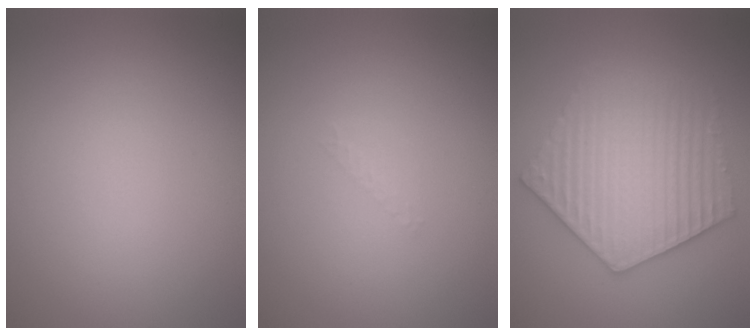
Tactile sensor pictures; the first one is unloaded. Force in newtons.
{"total": 0.6, "press": 0.6, "slide": 0.1}
{"total": 6.1, "press": 6.1, "slide": 0.9}